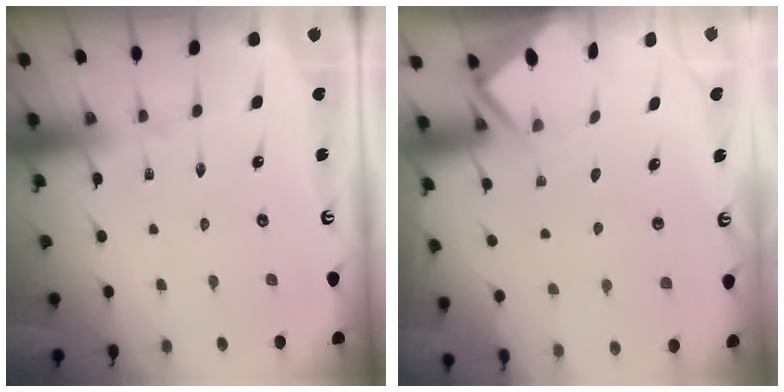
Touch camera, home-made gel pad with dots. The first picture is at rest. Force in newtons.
{"total": 3.1, "press": 3.1, "slide": 0.3}